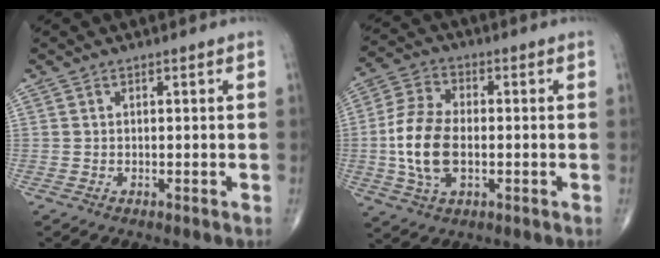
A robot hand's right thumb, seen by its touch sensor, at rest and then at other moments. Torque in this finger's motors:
{"motor_torque": [0.09, 1.02, 1.32, 0.19, 0.45]}